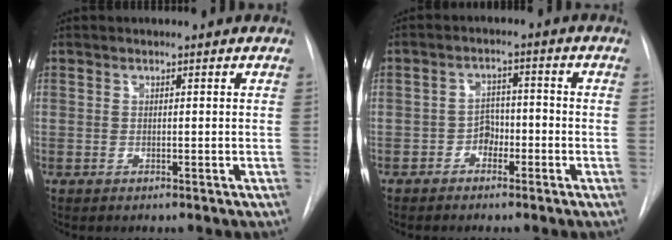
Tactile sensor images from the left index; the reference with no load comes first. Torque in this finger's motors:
{"motor_torque": [0.02, 0.25, -0.01, 0.00]}